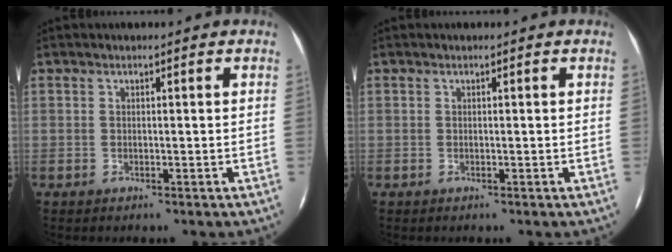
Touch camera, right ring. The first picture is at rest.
{"total": 0.0}